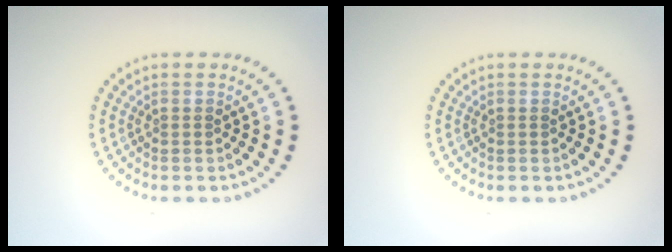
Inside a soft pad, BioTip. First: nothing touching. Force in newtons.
{"total": 0.0}